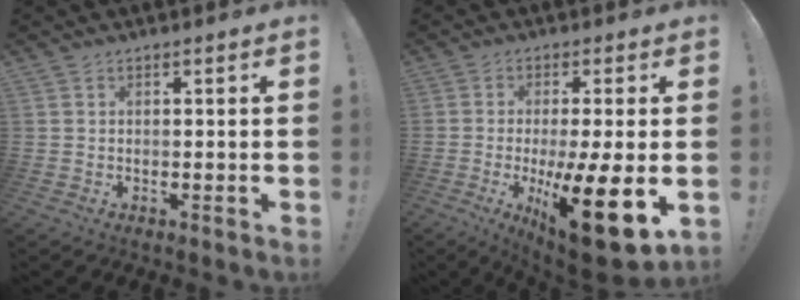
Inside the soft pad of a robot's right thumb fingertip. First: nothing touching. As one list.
[{"total": 17.4, "force": [-4.3, 2.9, 16.6], "torque": [-0.253, 0.001, -0.061]}]